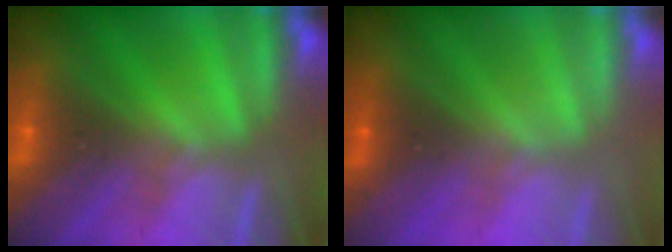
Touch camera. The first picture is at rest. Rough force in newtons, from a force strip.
{"total": 2.9}